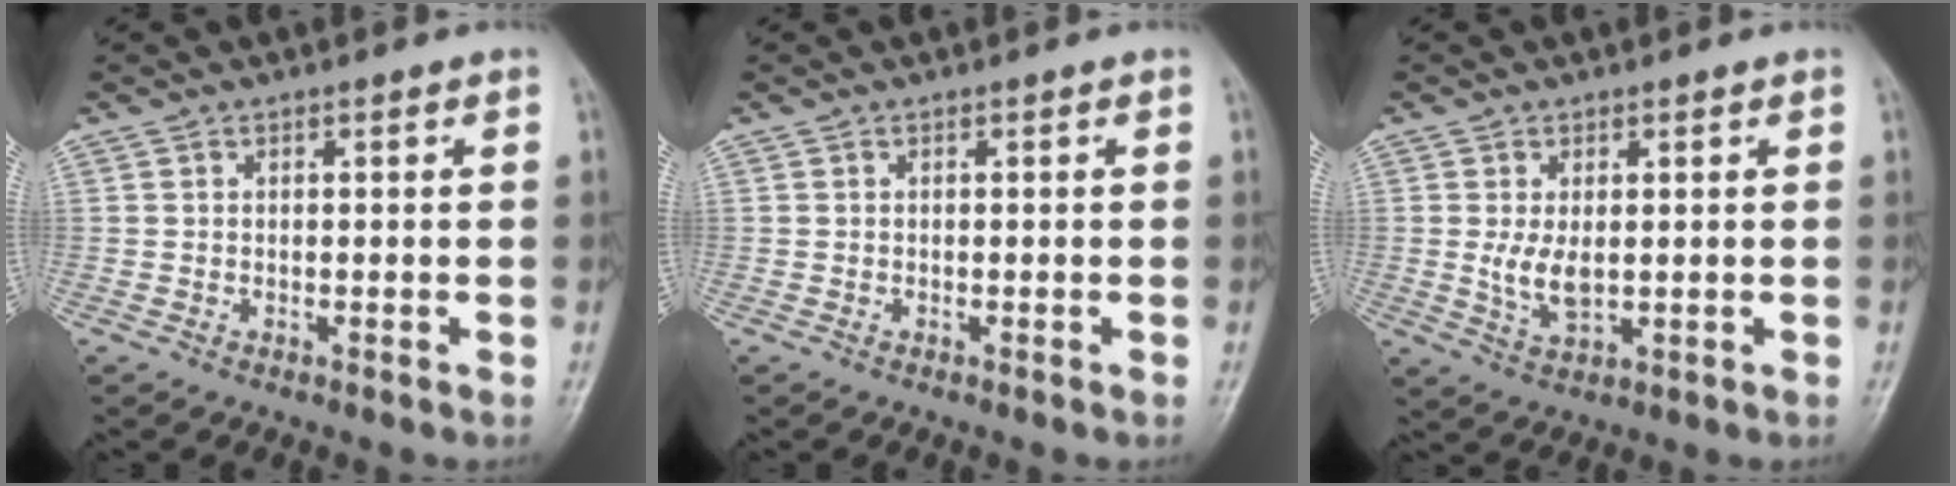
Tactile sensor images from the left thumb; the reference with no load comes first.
{"total": 0.0}
{"total": 4.9, "force": [0.4, 2.6, 4.1], "torque": [-0.077, -0.014, 0.014]}